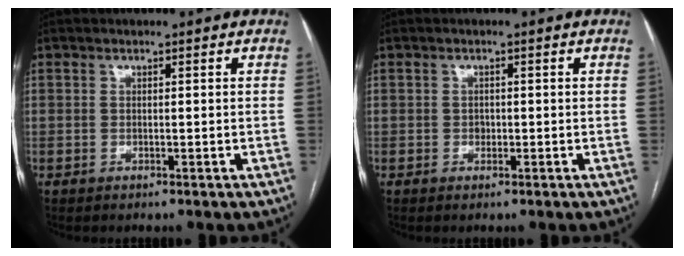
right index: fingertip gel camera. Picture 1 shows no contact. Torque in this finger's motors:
{"motor_torque": [0.44, 0.29, -0.01, 0.01]}